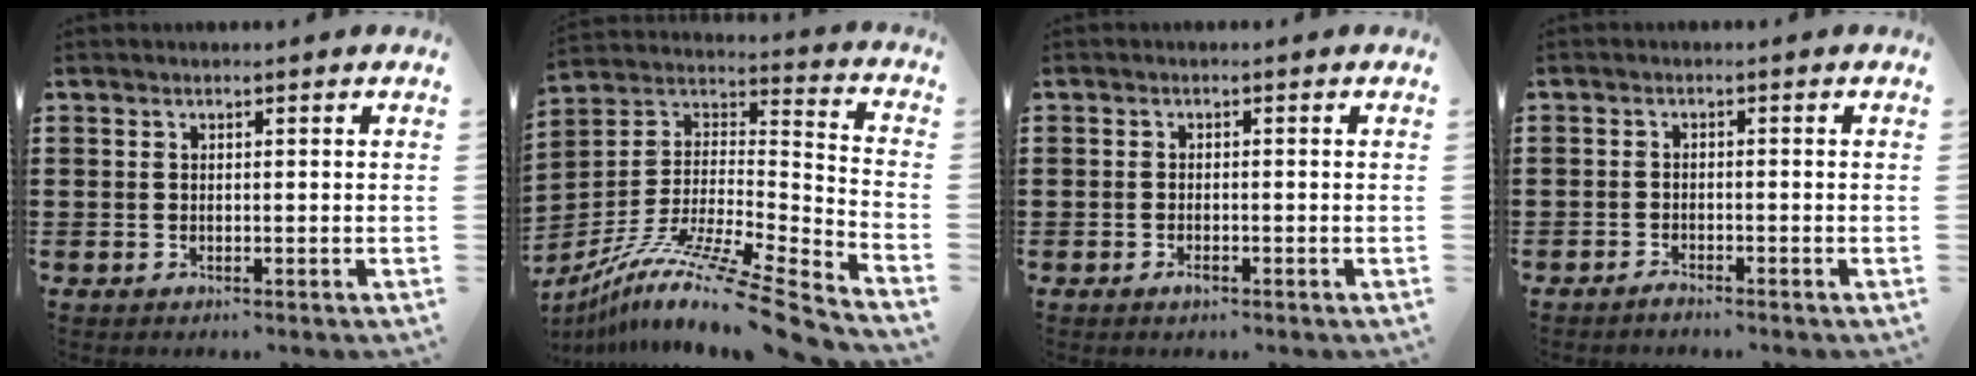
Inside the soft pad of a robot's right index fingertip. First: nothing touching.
{"total": 12.4, "force": [-9.6, 0.2, 7.9], "torque": [-0.138, 0.002, -0.181]}
{"total": 1.2, "force": [-0.8, 0.3, 0.9], "torque": [-0.020, -0.008, -0.013]}
{"total": 1.4, "force": [-1.4, 0.0, 0.1], "torque": [-0.005, -0.002, -0.027]}